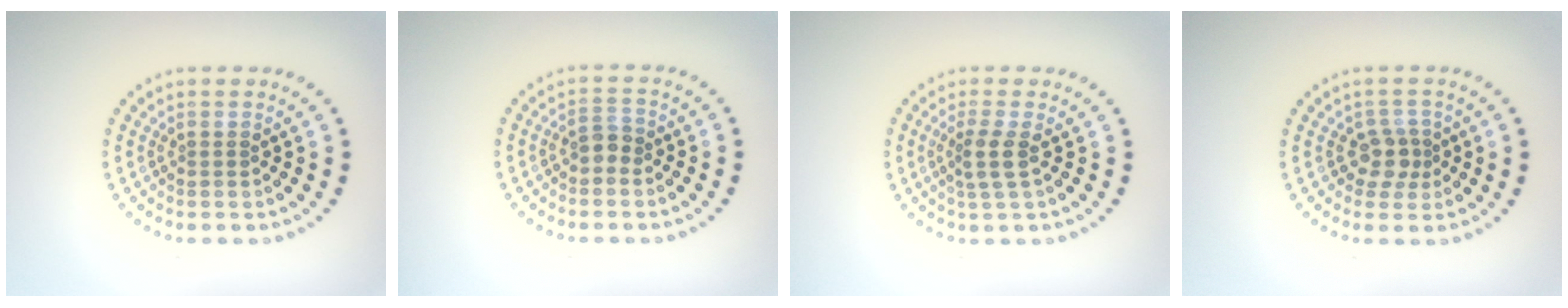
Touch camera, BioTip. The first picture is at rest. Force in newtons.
{"total": 1.4, "press": 1.3, "slide": 0.7}
{"total": 2.1, "press": 1.7, "slide": 1.2}
{"total": 2.2, "press": 1.8, "slide": 1.3}